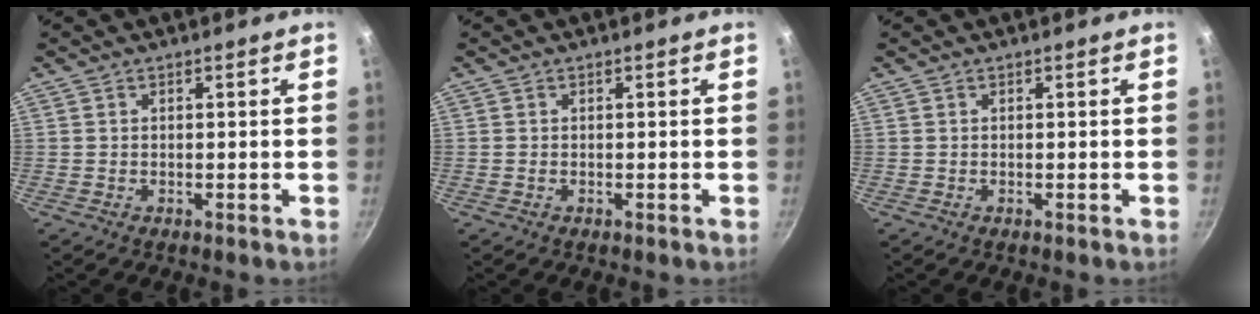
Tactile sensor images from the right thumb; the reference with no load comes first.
{"total": 0.0}
{"total": 0.0}